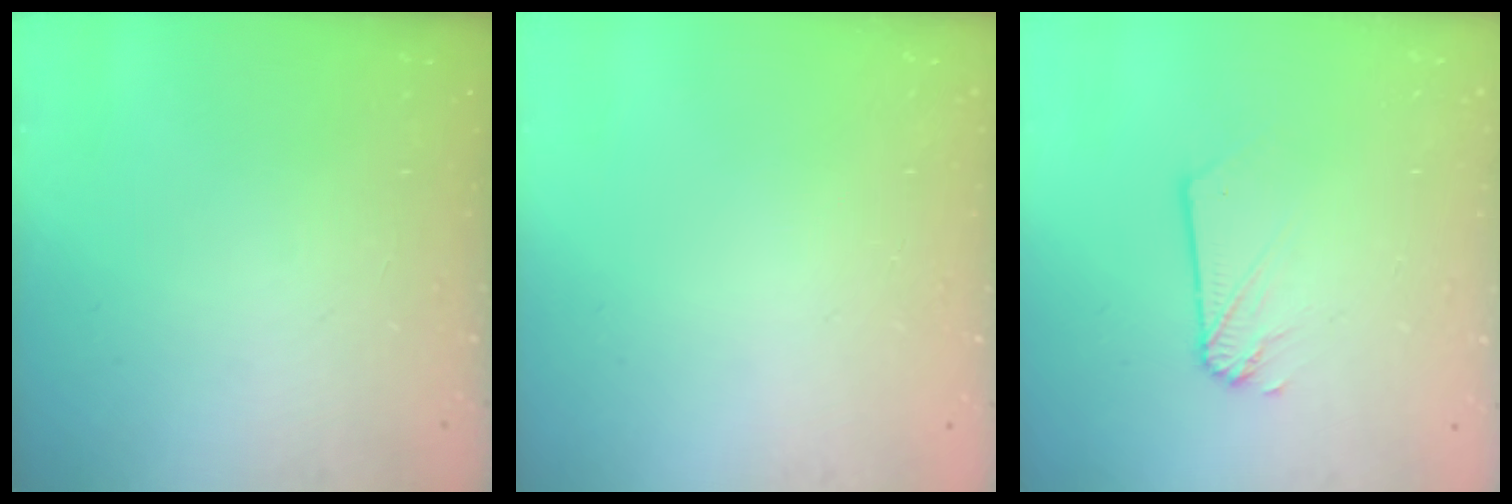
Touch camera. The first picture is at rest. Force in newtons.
{"total": 0.0}
{"total": 1.9, "press": 1.9, "slide": 0.3}